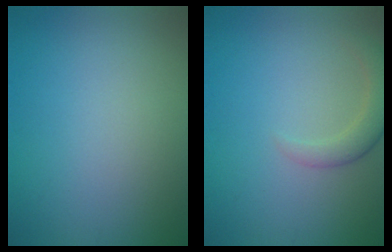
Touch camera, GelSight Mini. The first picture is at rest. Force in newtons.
{"total": 2.4, "press": 2.4, "slide": 0.3}